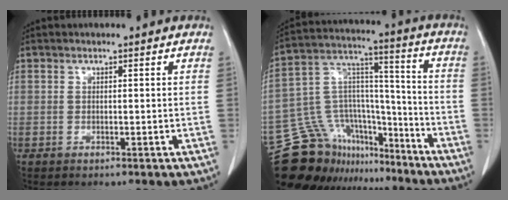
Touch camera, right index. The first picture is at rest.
{"total": 19.0, "force": [-16.2, 9.0, 4.3], "torque": [-0.084, 0.068, -0.264]}